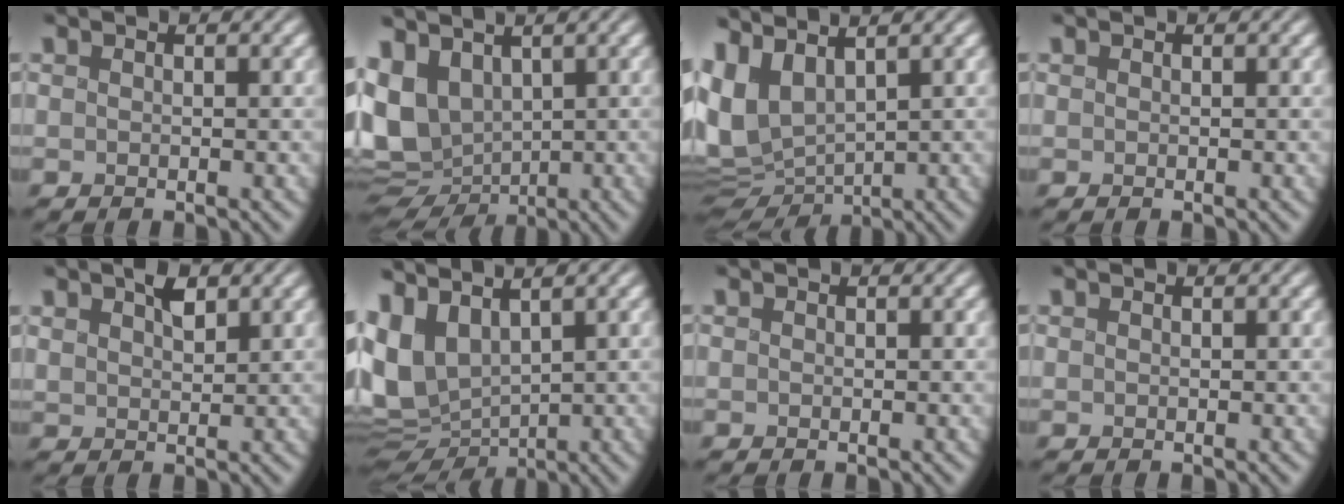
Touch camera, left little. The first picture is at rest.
{"total": 7.8, "force": [0.4, 5.7, 5.2], "torque": [-0.124, -0.009, 0.019]}
{"total": 7.4, "force": [1.3, 3.8, 6.2], "torque": [-0.150, -0.012, 0.030]}
{"total": 0.0}
{"total": 2.3, "force": [1.1, 1.2, 1.7], "torque": [-0.037, 0.001, 0.020]}
{"total": 8.1, "force": [0.9, 4.8, 6.4], "torque": [-0.144, -0.010, 0.025]}
{"total": 0.0}
{"total": 0.0}